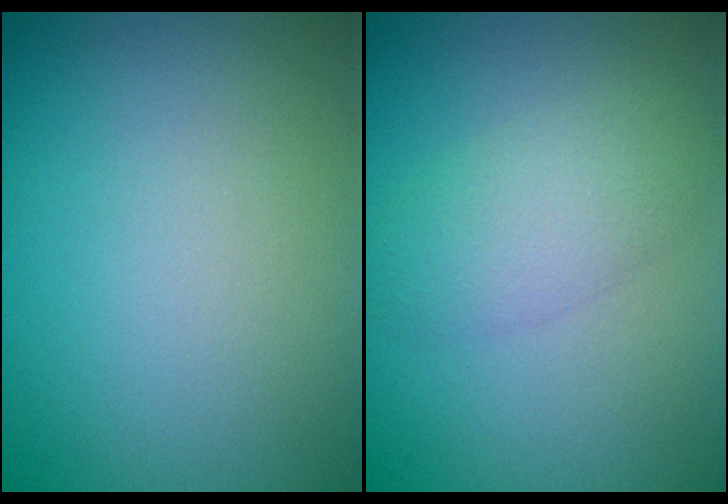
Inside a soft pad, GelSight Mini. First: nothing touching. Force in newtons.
{"total": 3.1, "press": 3.1, "slide": 0.1}